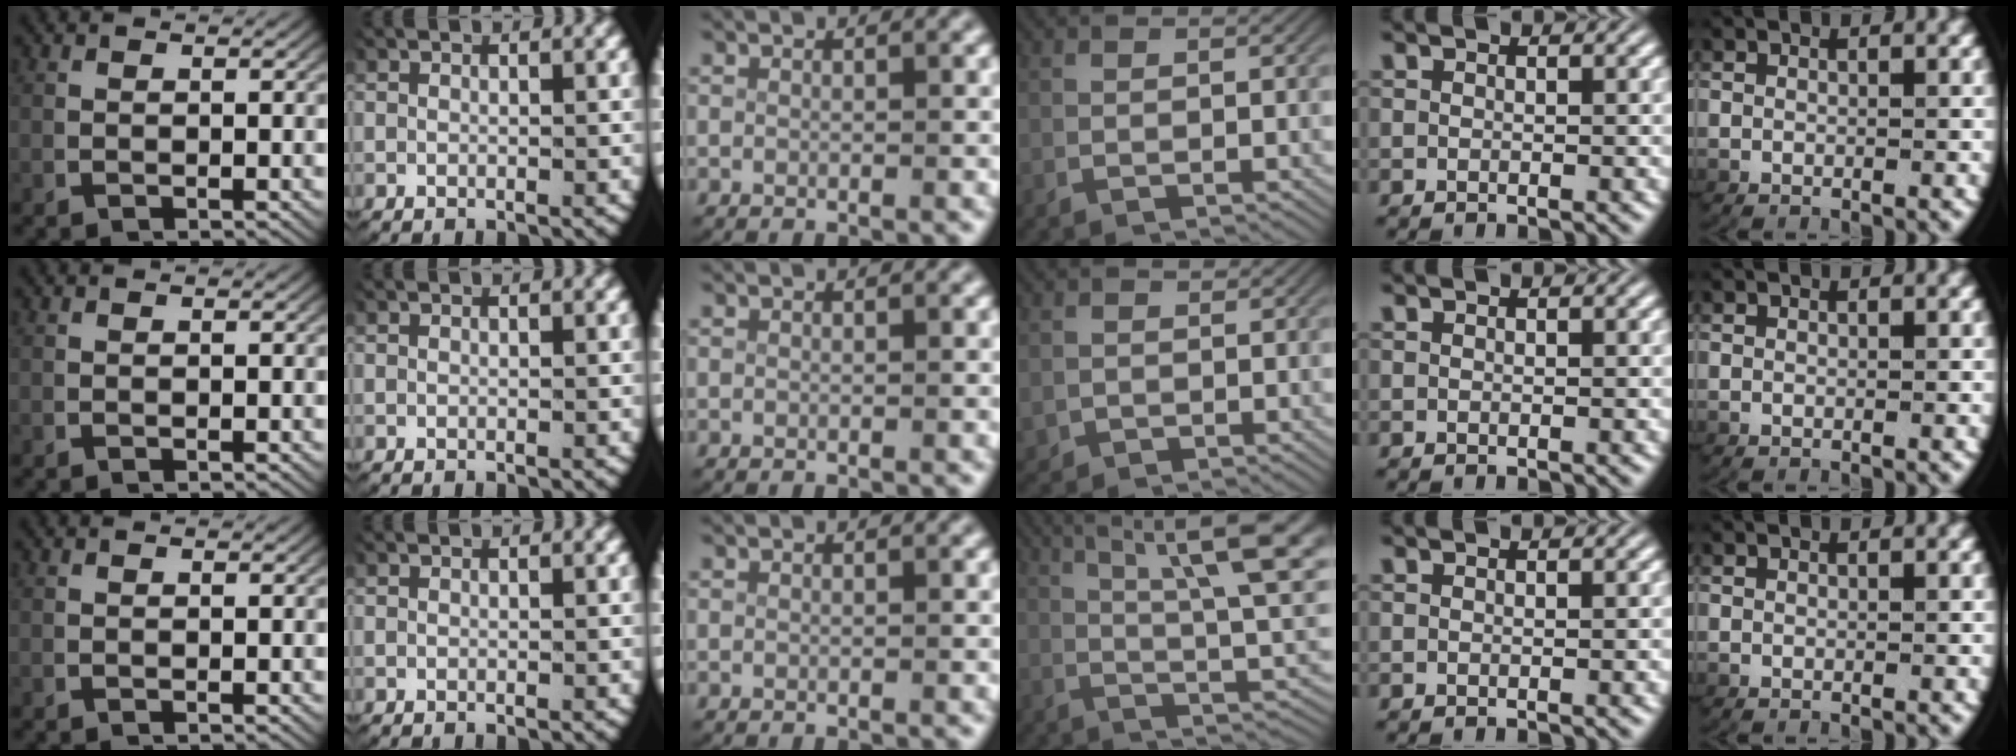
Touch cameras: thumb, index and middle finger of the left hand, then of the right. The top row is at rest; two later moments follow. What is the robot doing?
{"motion": "lift_and_place", "object": "plastic wrap"}